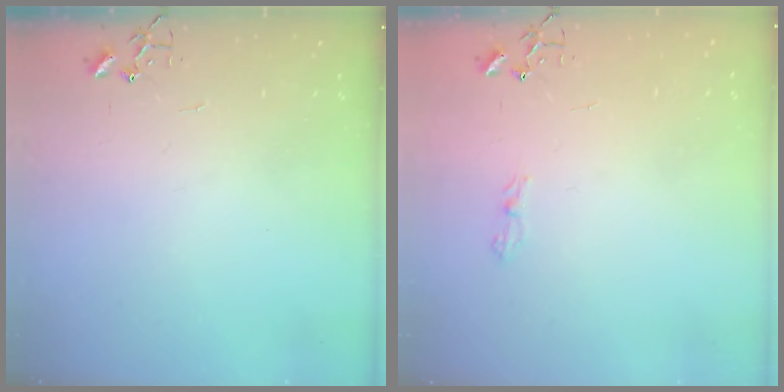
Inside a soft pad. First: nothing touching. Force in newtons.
{"total": 5.4, "press": 5.4, "slide": 0.7}